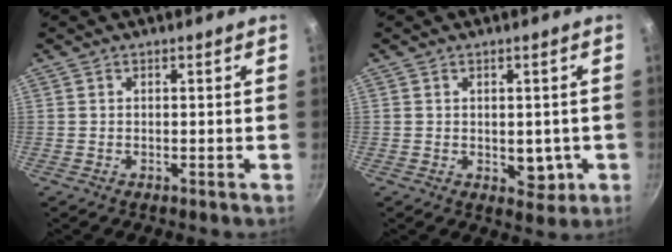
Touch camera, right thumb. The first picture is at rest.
{"total": 4.4, "force": [-0.5, 3.1, 3.1], "torque": [-0.012, 0.000, 0.000]}